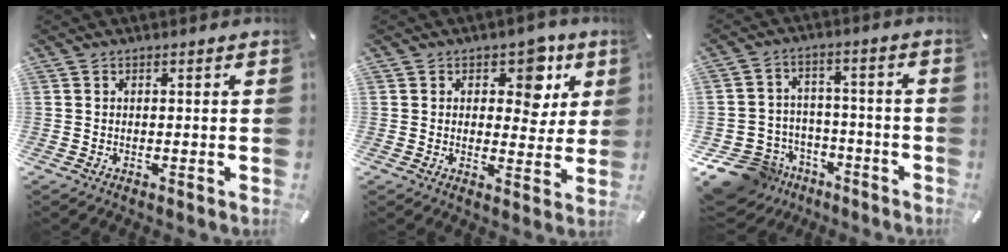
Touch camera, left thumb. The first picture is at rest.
{"total": 8.6, "force": [4.2, 5.6, 5.1], "torque": [-0.045, -0.020, 0.062]}
{"total": 11.1, "force": [-7.2, 8.2, 2.2], "torque": [-0.052, 0.046, -0.122]}